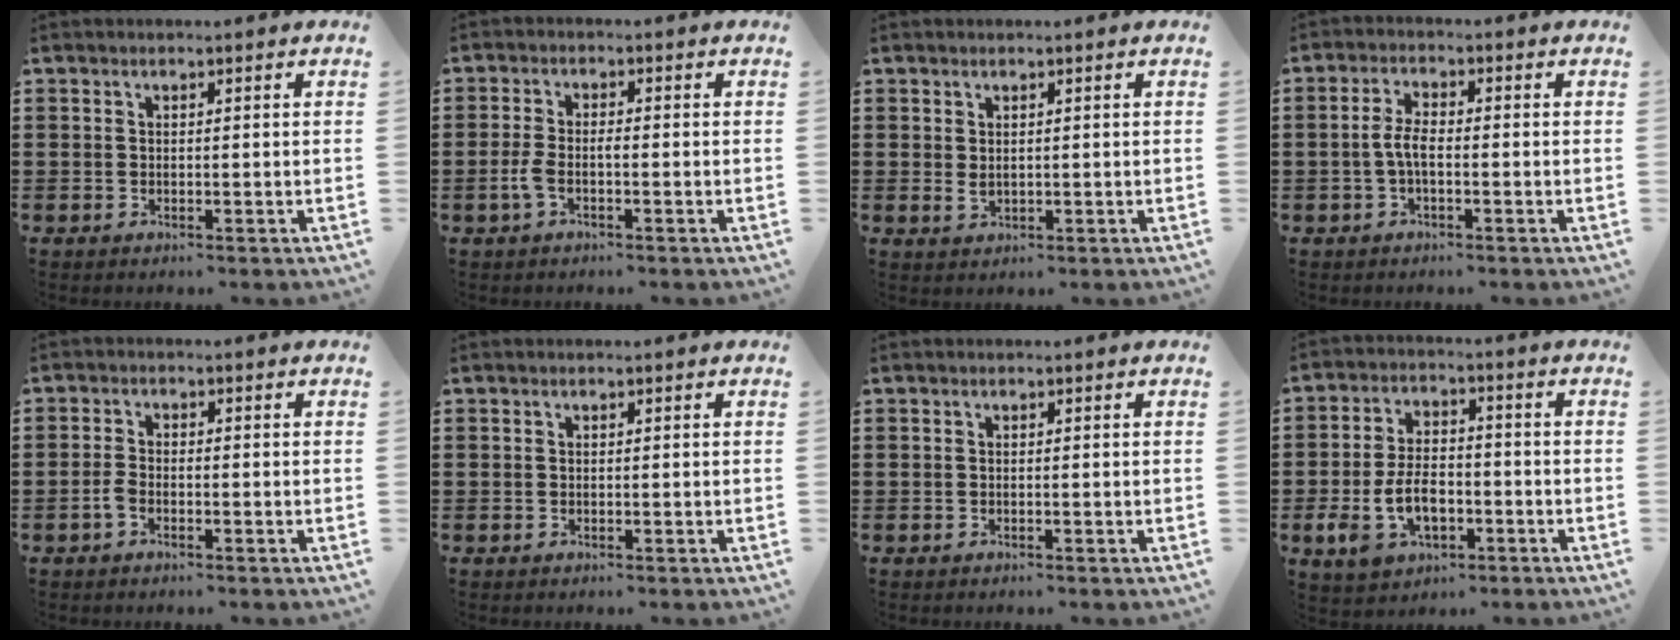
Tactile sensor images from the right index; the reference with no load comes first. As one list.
[{"total": 2.7, "force": [-1.1, 0.8, 2.4], "torque": [-0.064, -0.006, -0.027]}, {"total": 1.2, "force": [0.4, 0.8, 0.9], "torque": [-0.018, 0.003, 0.007]}, {"total": 3.7, "force": [-0.8, 1.3, 3.4], "torque": [-0.083, -0.003, -0.023]}, {"total": 1.9, "force": [-1.0, 0.6, 1.5], "torque": [-0.035, -0.003, -0.021]}, {"total": 0.0}, {"total": 0.0}, {"total": 7.4, "force": [-2.3, 4.4, 5.5], "torque": [-0.117, -0.001, -0.049]}]